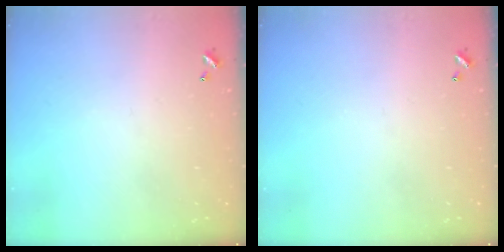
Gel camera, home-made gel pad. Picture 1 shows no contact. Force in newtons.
{"total": 0.0}